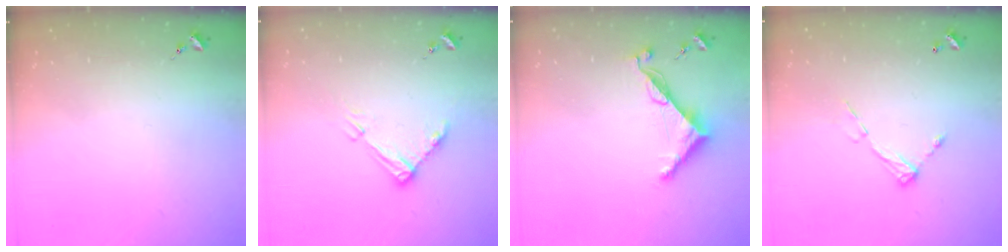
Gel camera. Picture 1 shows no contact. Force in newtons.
{"total": 9.1, "press": 9.1, "slide": 0.8}
{"total": 9.0, "press": 9.0, "slide": 0.6}
{"total": 8.2, "press": 8.2, "slide": 0.5}